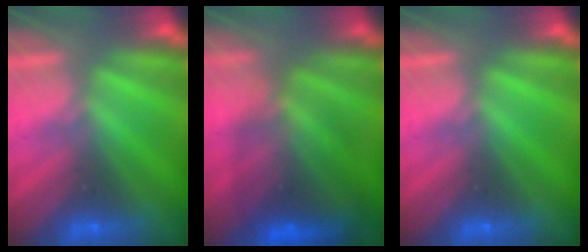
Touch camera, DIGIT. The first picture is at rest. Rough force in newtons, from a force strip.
{"total": 9.1}
{"total": 0.0}